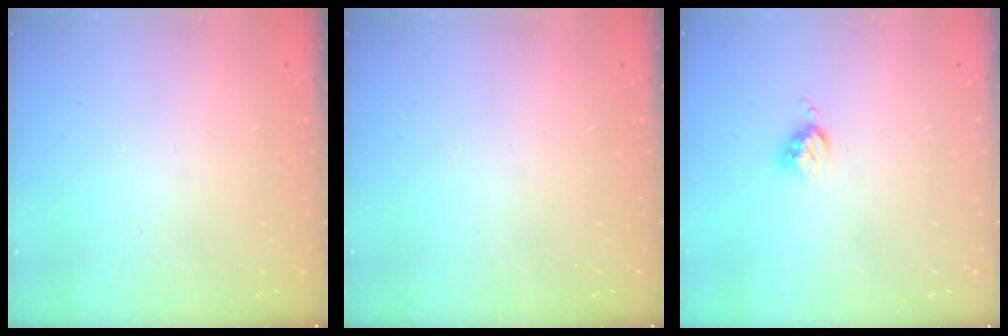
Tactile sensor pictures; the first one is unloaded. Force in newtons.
{"total": 0.0}
{"total": 3.7, "press": 3.7, "slide": 0.4}